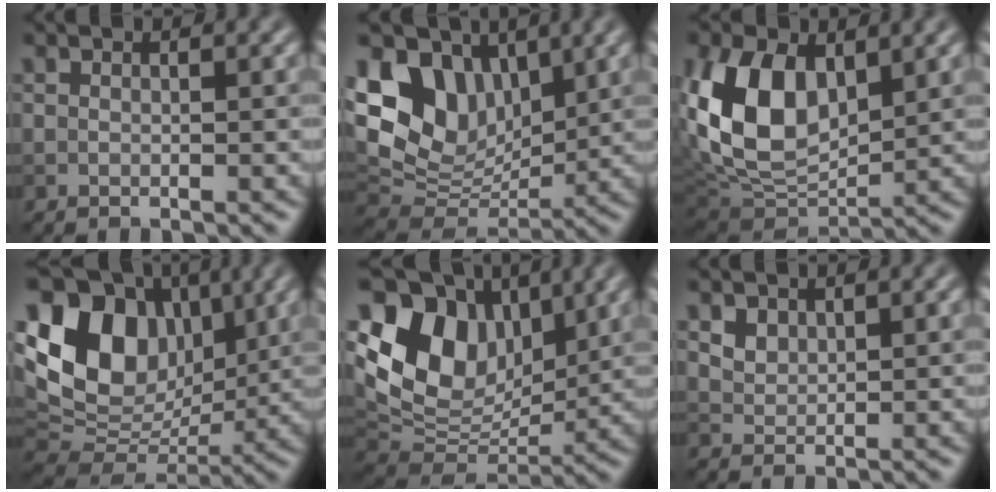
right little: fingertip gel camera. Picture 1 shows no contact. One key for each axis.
{"total": 10.9, "fx": 4.7, "fy": 7.6, "fz": 6.3, "tx": -0.132, "ty": 0.015, "tz": 0.086}
{"total": 10.3, "fx": 2.4, "fy": 6.6, "fz": 7.5, "tx": -0.176, "ty": -0.010, "tz": 0.048}
{"total": 12.8, "fx": 4.1, "fy": 9.3, "fz": 7.8, "tx": -0.147, "ty": 0.014, "tz": 0.075}
{"total": 11.1, "fx": 4.4, "fy": 7.8, "fz": 6.6, "tx": -0.134, "ty": -0.002, "tz": 0.084}
{"total": 2.3, "fx": 1.4, "fy": 1.5, "fz": 0.9, "tx": -0.029, "ty": -0.006, "tz": 0.038}